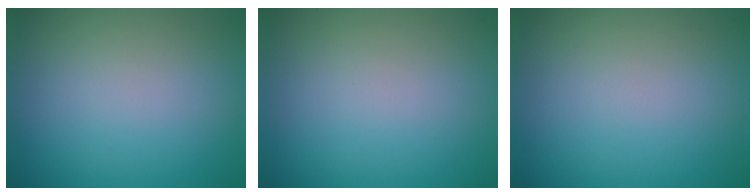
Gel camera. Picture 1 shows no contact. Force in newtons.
{"total": 0.0}
{"total": 0.0}